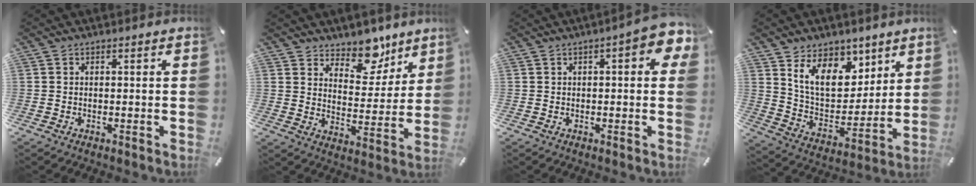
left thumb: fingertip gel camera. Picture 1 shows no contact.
{"total": 11.1, "force": [8.9, 5.9, 2.7], "torque": [-0.023, -0.079, 0.161]}
{"total": 7.4, "force": [2.4, 2.5, 6.6], "torque": [-0.083, -0.007, 0.034]}
{"total": 13.2, "force": [8.0, 9.0, 5.4], "torque": [-0.106, -0.057, 0.157]}